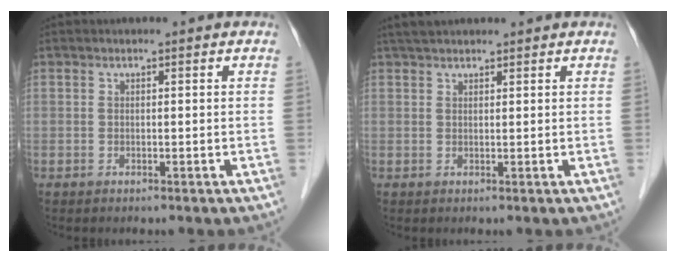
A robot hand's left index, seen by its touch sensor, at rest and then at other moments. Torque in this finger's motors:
{"motor_torque": [0.15, -0.06, 0.02, 0.02]}